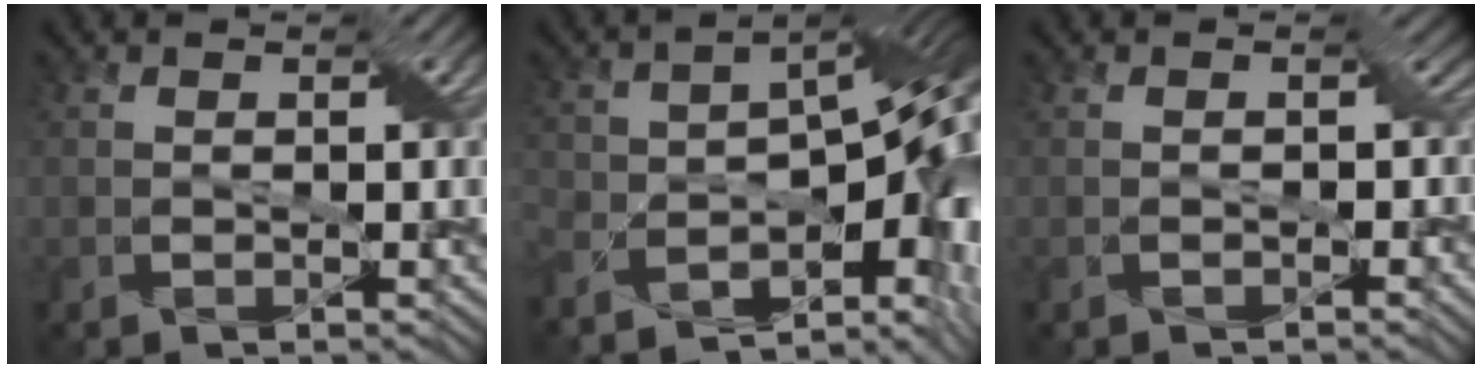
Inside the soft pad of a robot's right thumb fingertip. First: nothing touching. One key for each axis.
{"total": 12.7, "fx": -6.6, "fy": 5.3, "fz": 9.5, "tx": -0.169, "ty": -0.029, "tz": -0.089}
{"total": 1.6, "fx": -0.6, "fy": 1.4, "fz": 0.6, "tx": 0.006, "ty": -0.001, "tz": -0.012}